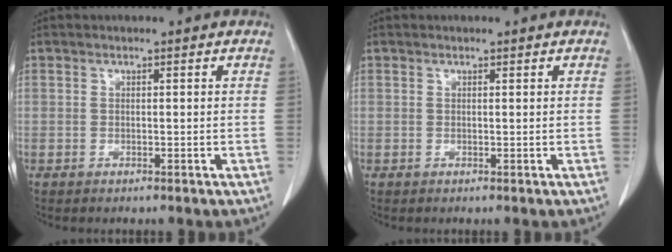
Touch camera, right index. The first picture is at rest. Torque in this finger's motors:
{"motor_torque": [0.11, 0.06, 0.02, 0.01]}